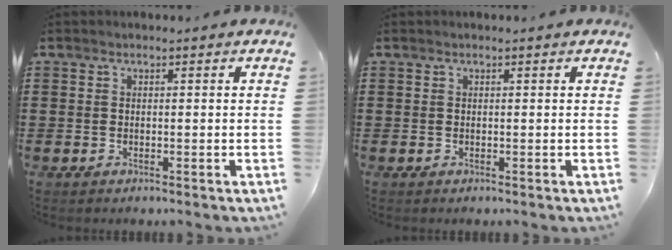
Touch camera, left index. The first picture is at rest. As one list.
[{"total": 0.0}]